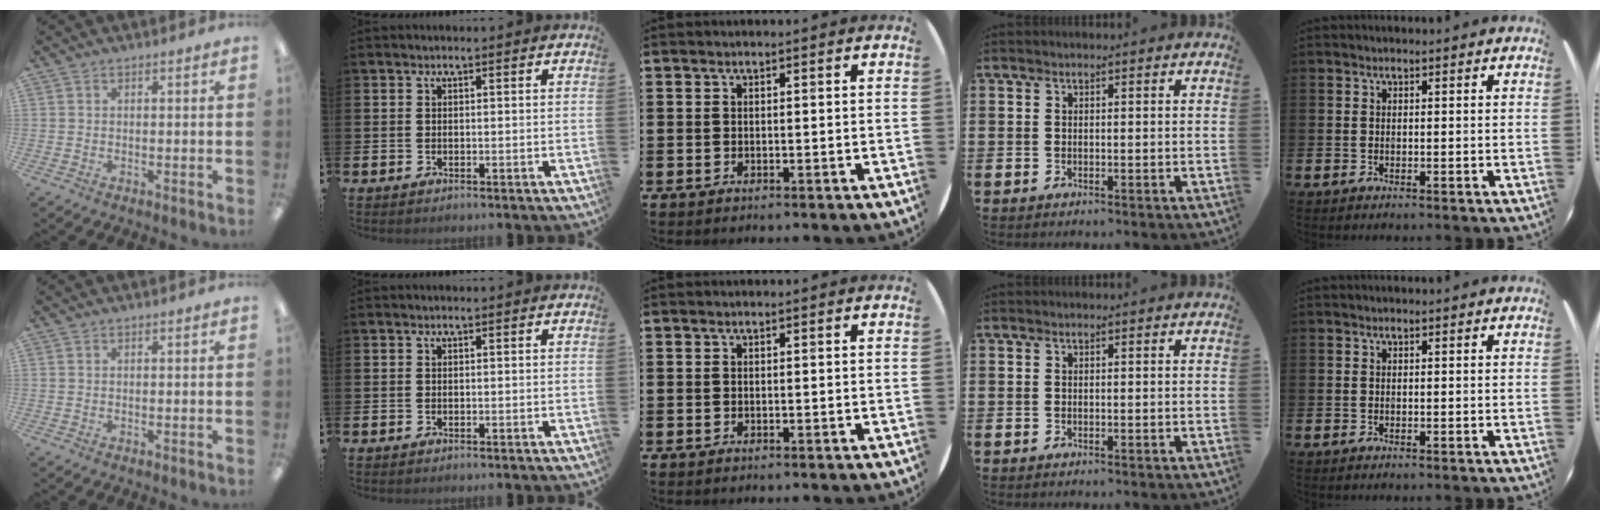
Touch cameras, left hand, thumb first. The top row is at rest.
{}